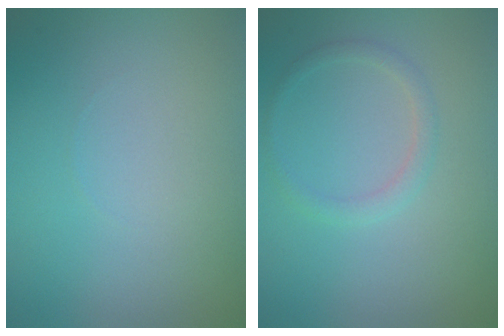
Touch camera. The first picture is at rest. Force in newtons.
{"total": 1.4, "press": 1.4, "slide": 0.1}